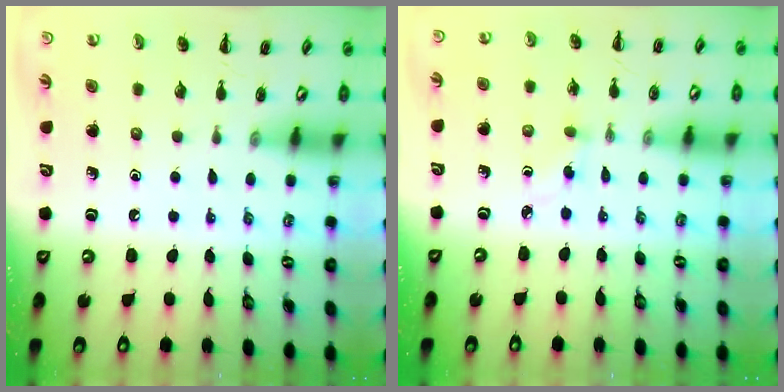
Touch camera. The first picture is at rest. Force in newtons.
{"total": 2.8, "press": 2.5, "slide": 1.2}